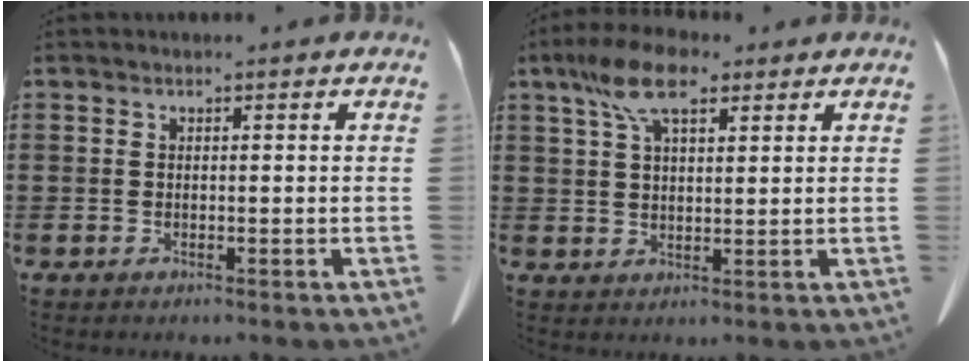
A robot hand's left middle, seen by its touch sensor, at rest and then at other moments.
{"total": 8.4, "force": [5.1, 3.2, 5.8], "torque": [-0.126, 0.006, 0.094]}